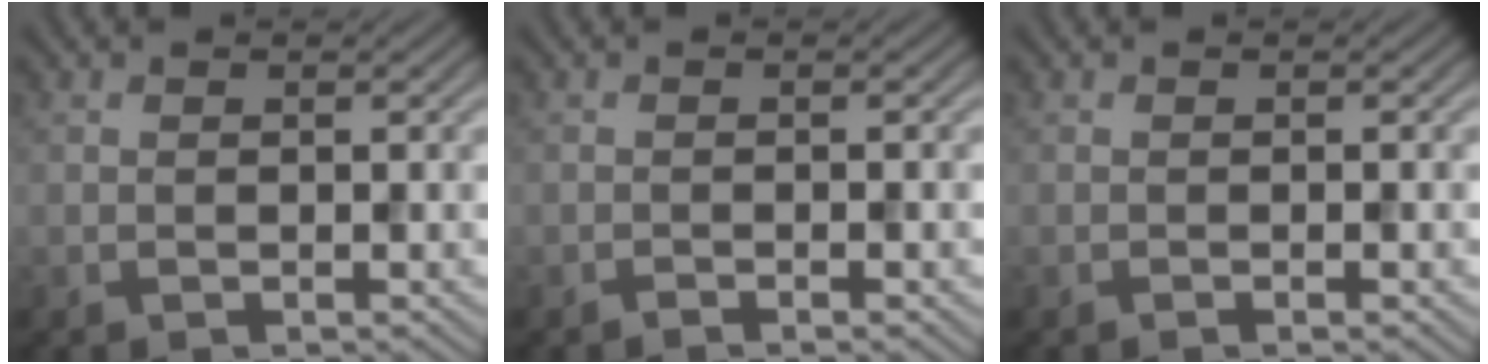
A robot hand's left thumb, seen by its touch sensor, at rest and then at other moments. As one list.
[{"total": 1.1, "force": [-0.8, 0.0, 0.7], "torque": [-0.014, 0.003, -0.016]}, {"total": 0.8, "force": [-0.4, 0.0, 0.7], "torque": [-0.015, 0.001, -0.009]}]